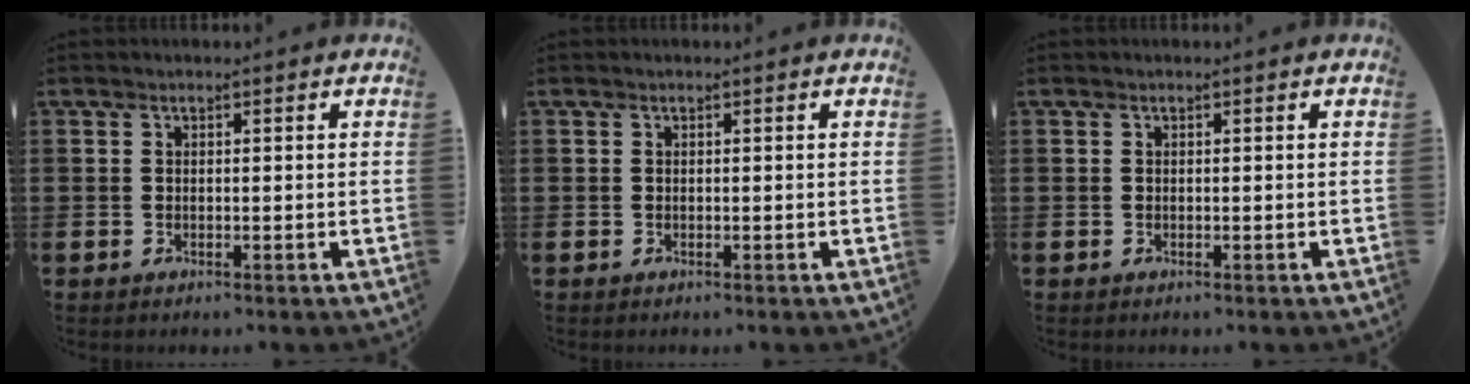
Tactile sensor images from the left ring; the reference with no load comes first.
{"total": 0.0}
{"total": 0.0}